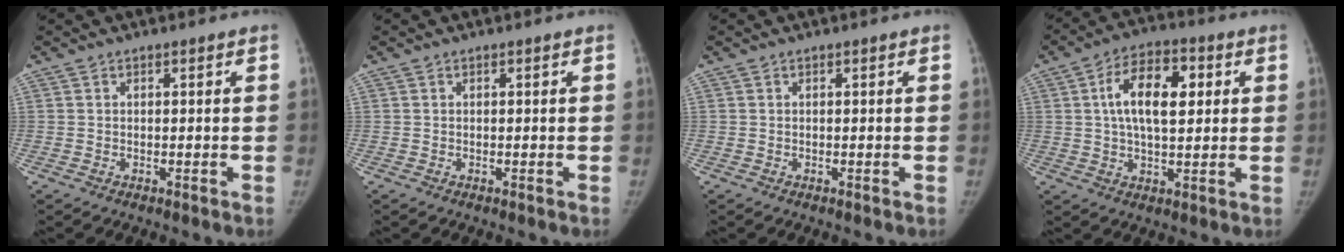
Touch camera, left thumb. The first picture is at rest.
{"total": 0.0}
{"total": 0.0}
{"total": 11.9, "force": [2.6, 6.1, 9.9], "torque": [-0.155, 0.009, 0.038]}